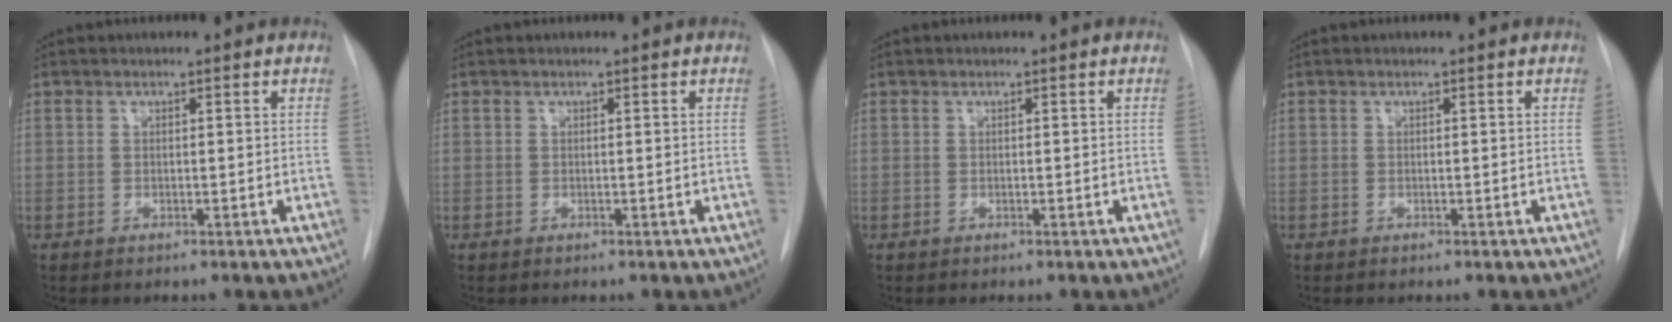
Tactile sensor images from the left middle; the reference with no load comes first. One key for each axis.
{"total": 0.0}
{"total": 0.0}
{"total": 0.0}